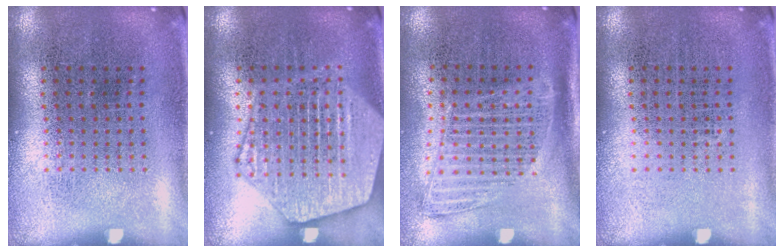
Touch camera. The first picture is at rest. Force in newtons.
{"total": 3.8, "press": 3.7, "slide": 0.5}
{"total": 1.4, "press": 1.2, "slide": 0.6}
{"total": 0.0}